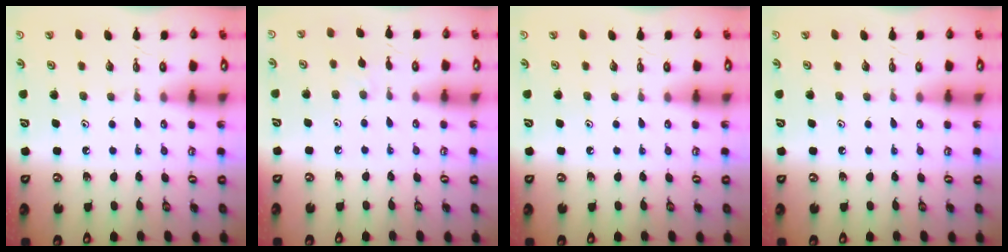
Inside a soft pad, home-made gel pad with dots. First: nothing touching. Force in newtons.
{"total": 4.4, "press": 4.4, "slide": 0.6}
{"total": 0.0}
{"total": 0.0}